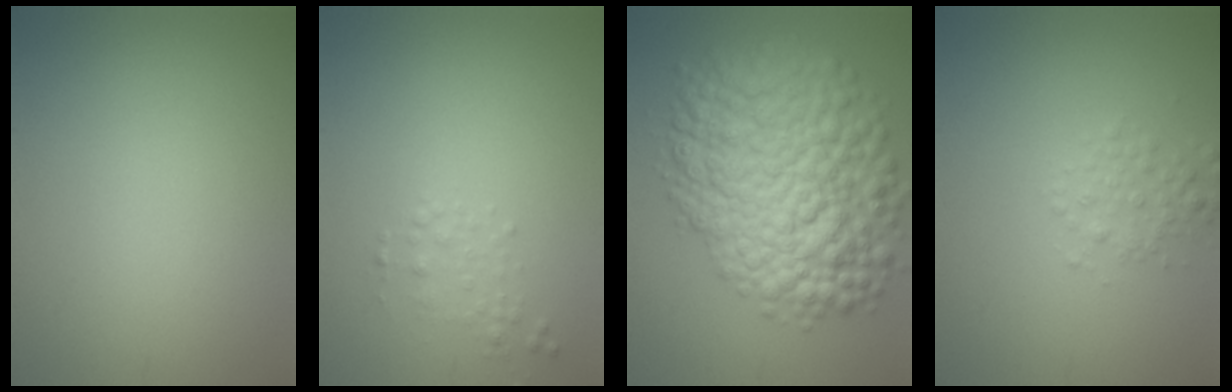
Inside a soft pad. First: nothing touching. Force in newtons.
{"total": 1.0, "press": 1.0, "slide": 0.0}
{"total": 11.8, "press": 11.8, "slide": 0.4}
{"total": 1.8, "press": 1.8, "slide": 0.1}